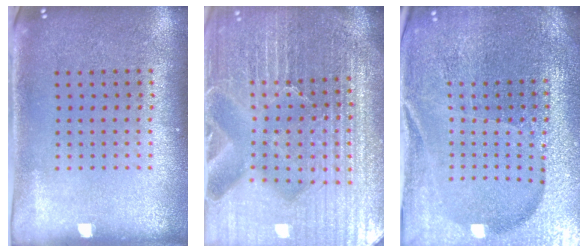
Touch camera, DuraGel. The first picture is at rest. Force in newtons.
{"total": 6.6, "press": 5.9, "slide": 3.0}
{"total": 4.6, "press": 4.3, "slide": 1.4}